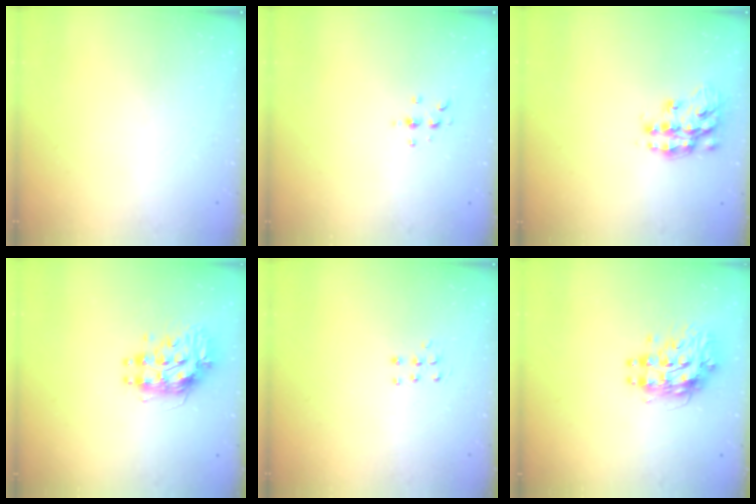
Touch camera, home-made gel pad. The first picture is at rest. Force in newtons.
{"total": 3.8, "press": 3.7, "slide": 0.4}
{"total": 13.4, "press": 13.4, "slide": 0.9}
{"total": 9.0, "press": 8.9, "slide": 0.7}
{"total": 4.8, "press": 4.7, "slide": 0.8}
{"total": 9.7, "press": 9.6, "slide": 0.9}